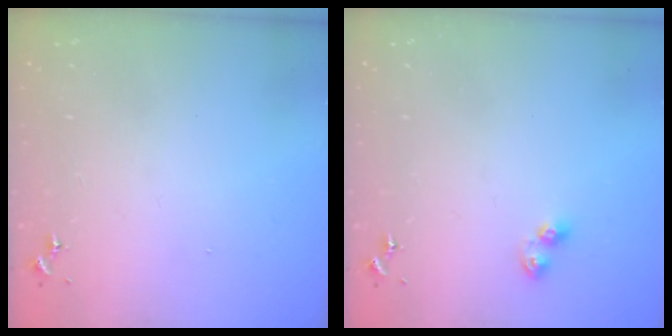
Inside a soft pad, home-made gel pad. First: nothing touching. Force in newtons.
{"total": 5.3, "press": 5.2, "slide": 0.6}